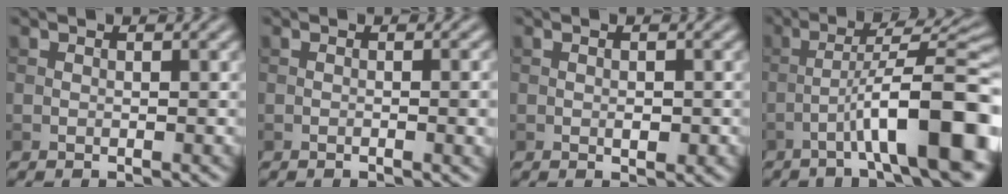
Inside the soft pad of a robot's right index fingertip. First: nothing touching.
{"total": 2.4, "force": [-0.4, 0.6, 2.3], "torque": [-0.029, -0.002, -0.007]}
{"total": 1.3, "force": [-0.2, 0.6, 1.2], "torque": [-0.020, 0.000, -0.003]}
{"total": 11.2, "force": [-4.3, 2.0, 10.1], "torque": [-0.144, 0.028, -0.065]}